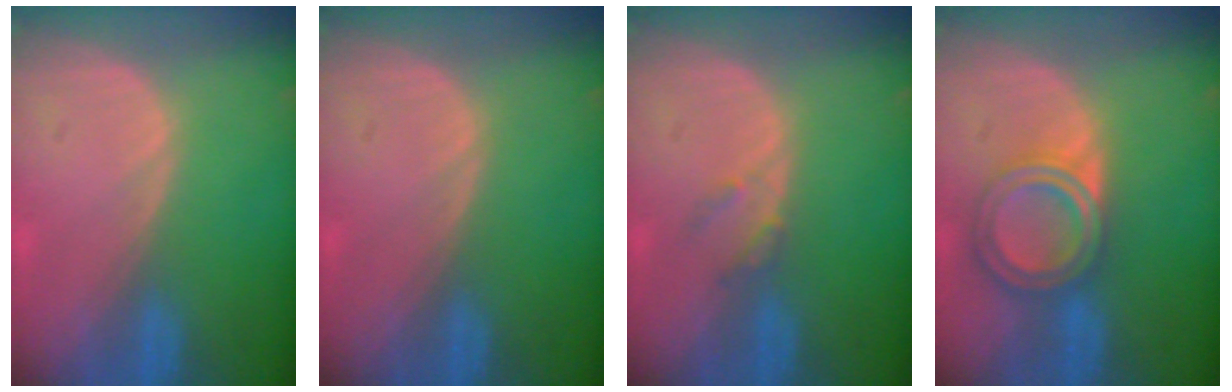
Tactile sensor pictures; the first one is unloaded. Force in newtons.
{"total": 0.0}
{"total": 1.9, "press": 1.9, "slide": 0.1}
{"total": 6.8, "press": 6.1, "slide": 3.1}